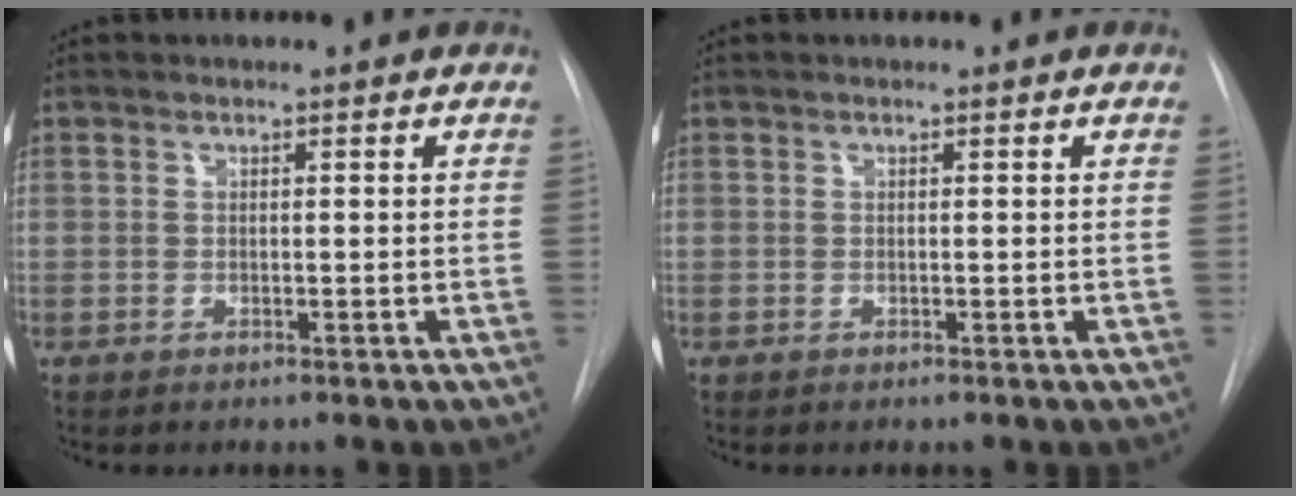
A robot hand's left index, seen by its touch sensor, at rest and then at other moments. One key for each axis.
{"total": 0.0}